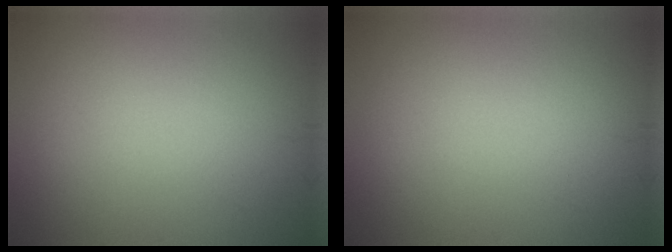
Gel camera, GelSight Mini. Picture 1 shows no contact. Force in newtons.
{"total": 0.0}